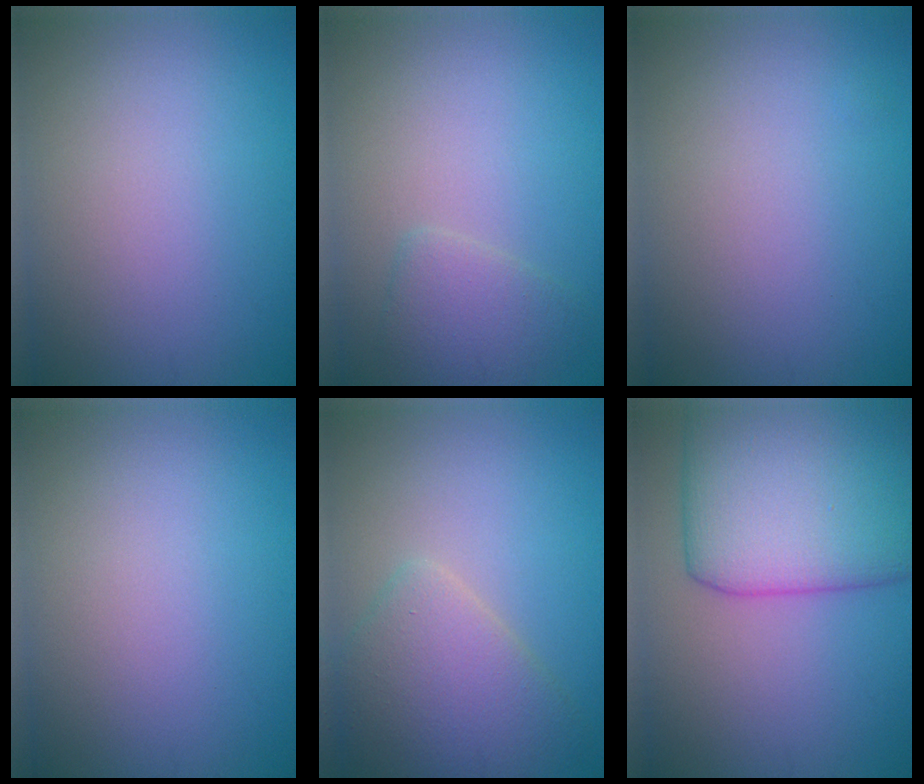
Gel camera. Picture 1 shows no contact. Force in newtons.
{"total": 2.5, "press": 2.5, "slide": 0.2}
{"total": 0.0}
{"total": 0.0}
{"total": 4.8, "press": 4.8, "slide": 0.2}
{"total": 10.6, "press": 10.6, "slide": 0.3}